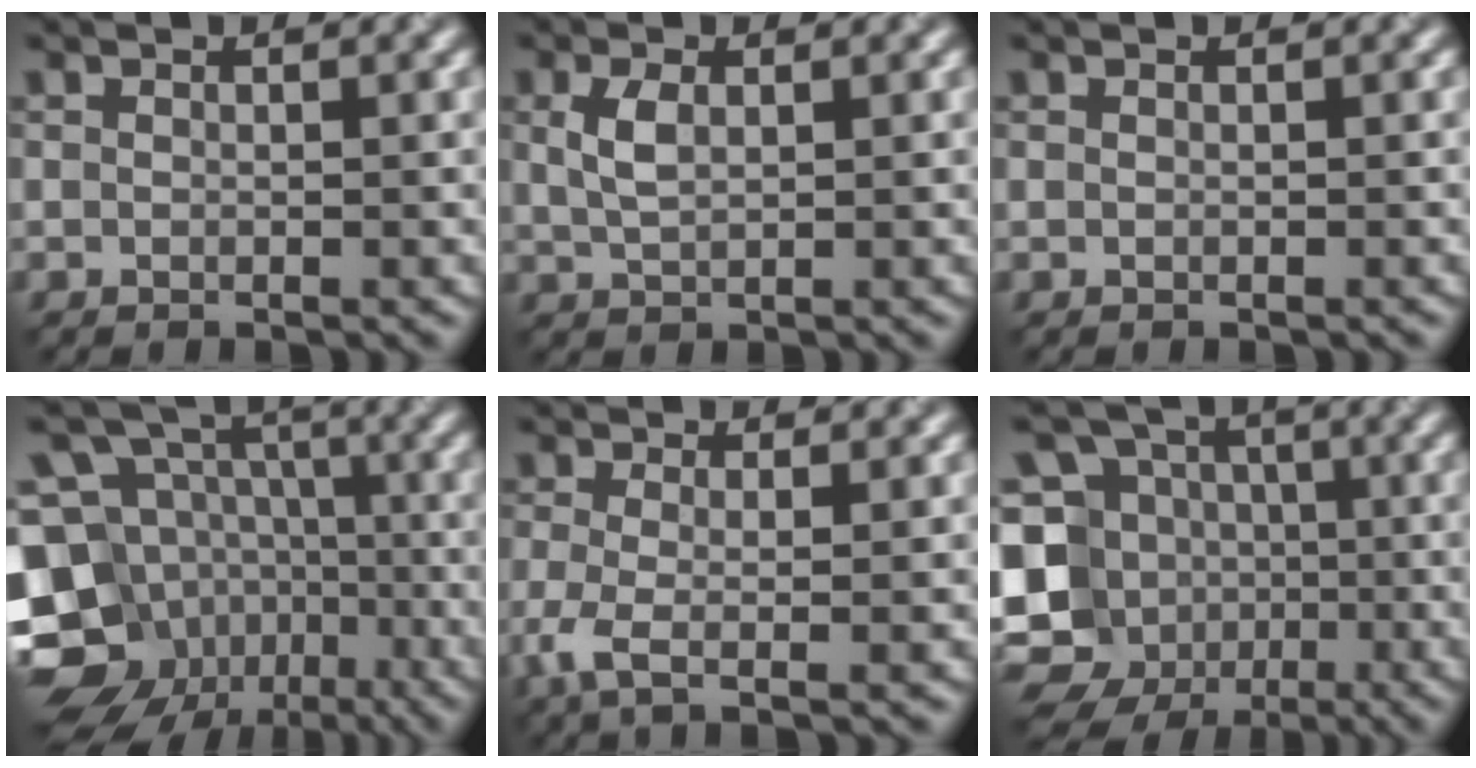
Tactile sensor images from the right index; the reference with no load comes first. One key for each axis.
{"total": 1.8, "fx": 0.2, "fy": 0.9, "fz": 1.5, "tx": -0.038, "ty": 0.008, "tz": 0.014}
{"total": 0.0}
{"total": 14.7, "fx": -6.8, "fy": 11.7, "fz": 5.6, "tx": -0.145, "ty": -0.006, "tz": -0.105}
{"total": 3.1, "fx": -1.1, "fy": 0.8, "fz": 2.7, "tx": -0.067, "ty": -0.004, "tz": -0.016}
{"total": 11.9, "fx": -4.6, "fy": 10.3, "fz": 3.8, "tx": -0.087, "ty": 0.020, "tz": -0.074}